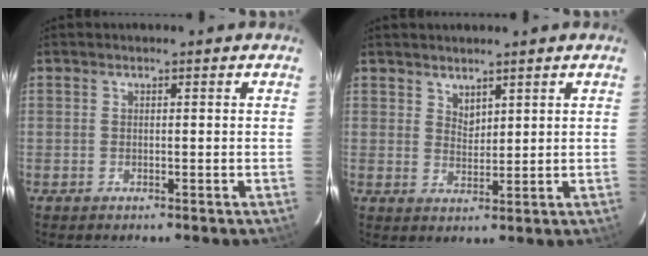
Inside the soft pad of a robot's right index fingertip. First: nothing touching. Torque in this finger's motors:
{"motor_torque": [-0.10, 0.08, -0.04, 0.00]}